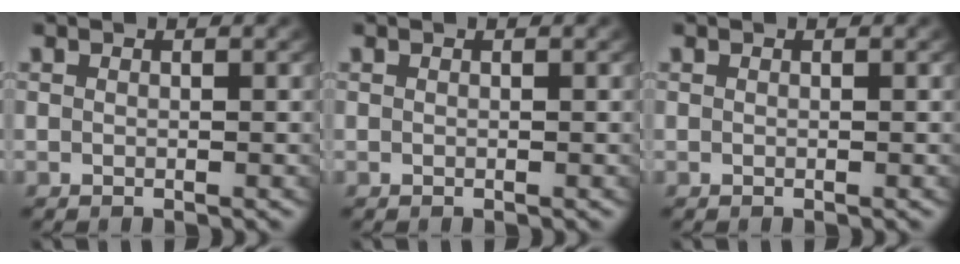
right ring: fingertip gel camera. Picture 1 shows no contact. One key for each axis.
{"total": 0.0}
{"total": 0.0}